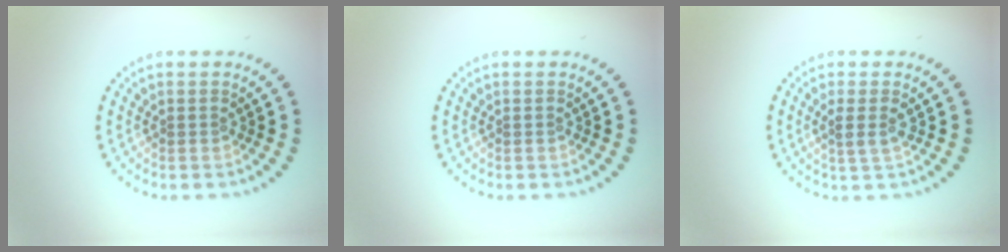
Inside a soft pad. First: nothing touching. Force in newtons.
{"total": 0.0}
{"total": 1.9, "press": 1.6, "slide": 1.1}